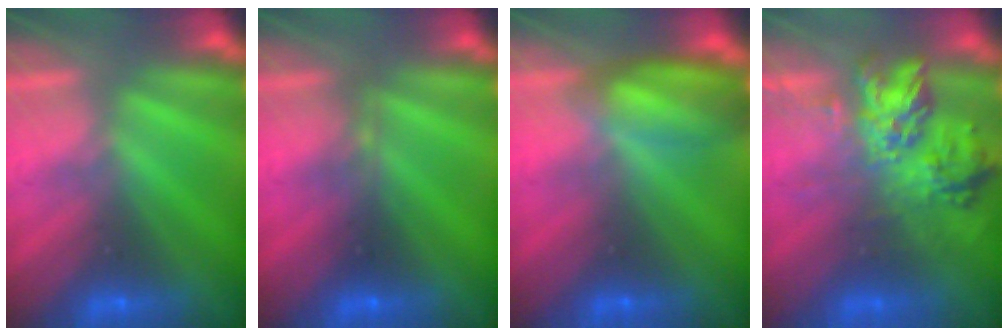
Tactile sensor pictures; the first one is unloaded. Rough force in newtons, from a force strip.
{"total": 2.2}
{"total": 7.7}
{"total": 8.0}